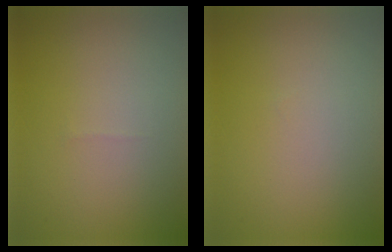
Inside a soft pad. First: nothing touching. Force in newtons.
{"total": 0.0}